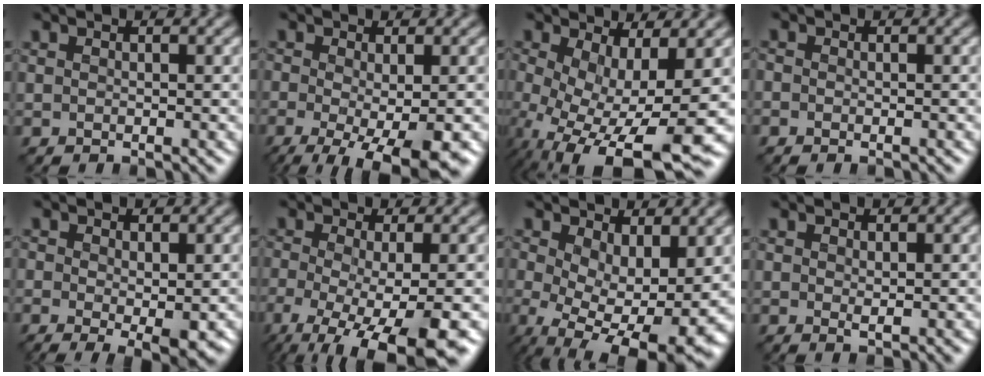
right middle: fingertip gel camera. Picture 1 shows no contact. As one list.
[{"total": 6.0, "force": [-2.5, 1.4, 5.3], "torque": [-0.086, -0.017, -0.035]}, {"total": 11.6, "force": [-4.3, 4.4, 9.8], "torque": [-0.163, -0.026, -0.061]}, {"total": 0.7, "force": [-0.7, 0.2, -0.1], "torque": [0.004, 0.003, -0.014]}, {"total": 2.6, "force": [-0.5, 0.5, 2.5], "torque": [-0.038, -0.013, -0.006]}, {"total": 8.0, "force": [-3.9, 1.8, 6.7], "torque": [-0.111, -0.019, -0.064]}, {"total": 10.1, "force": [-1.1, 5.3, 8.6], "torque": [-0.129, -0.032, 0.004]}, {"total": 0.9, "force": [0.5, 0.1, 0.8], "torque": [-0.010, -0.004, 0.009]}]